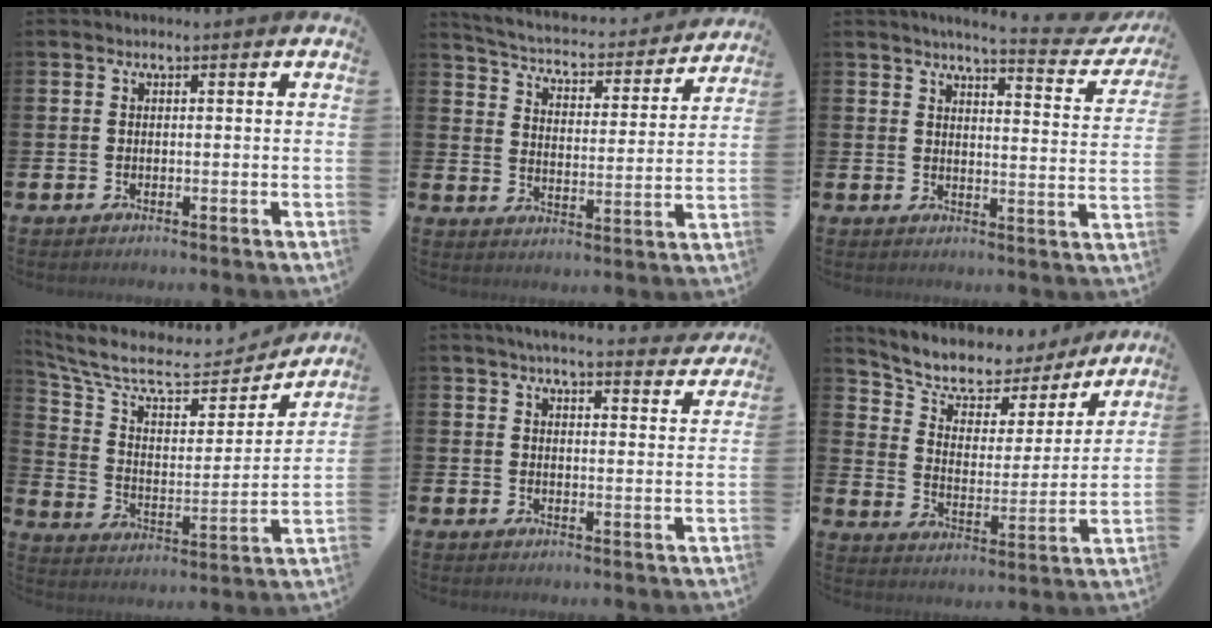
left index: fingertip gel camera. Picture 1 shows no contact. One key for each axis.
{"total": 4.6, "fx": 4.3, "fy": 1.1, "fz": 1.3, "tx": -0.051, "ty": -0.040, "tz": 0.064}
{"total": 4.6, "fx": 4.3, "fy": 0.0, "fz": 1.8, "tx": -0.028, "ty": -0.038, "tz": 0.064}
{"total": 8.7, "fx": 7.3, "fy": 3.4, "fz": 3.4, "tx": -0.096, "ty": -0.054, "tz": 0.120}
{"total": 4.8, "fx": 4.6, "fy": 0.1, "fz": 1.4, "tx": -0.024, "ty": -0.029, "tz": 0.079}
{"total": 7.9, "fx": 6.7, "fy": 3.6, "fz": 1.8, "tx": -0.070, "ty": -0.049, "tz": 0.116}